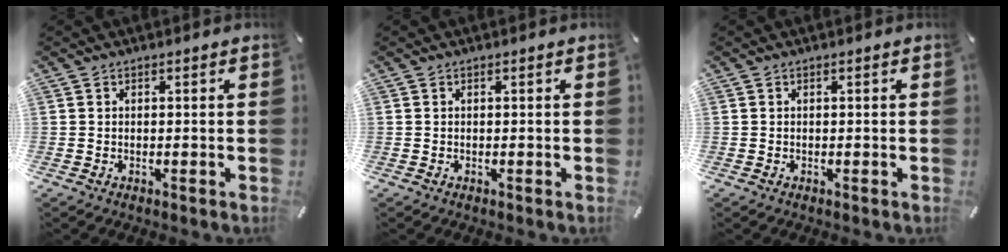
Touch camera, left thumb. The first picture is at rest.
{"total": 0.0}
{"total": 0.0}